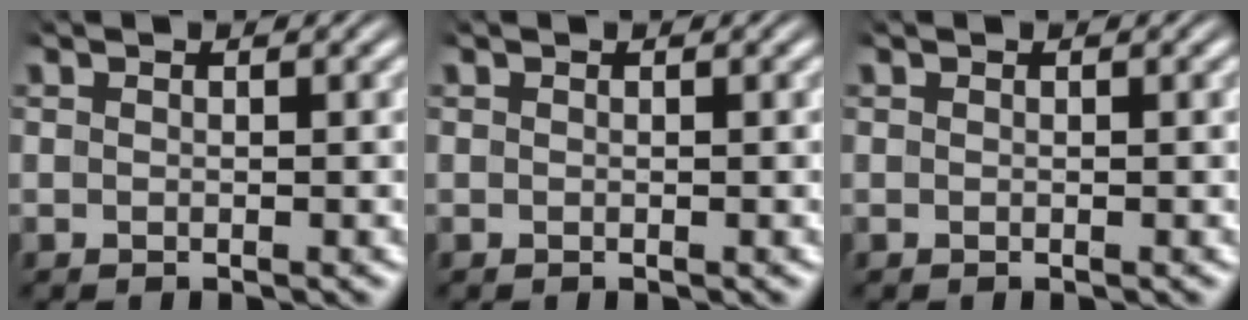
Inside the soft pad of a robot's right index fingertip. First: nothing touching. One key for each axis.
{"total": 0.0}
{"total": 0.0}